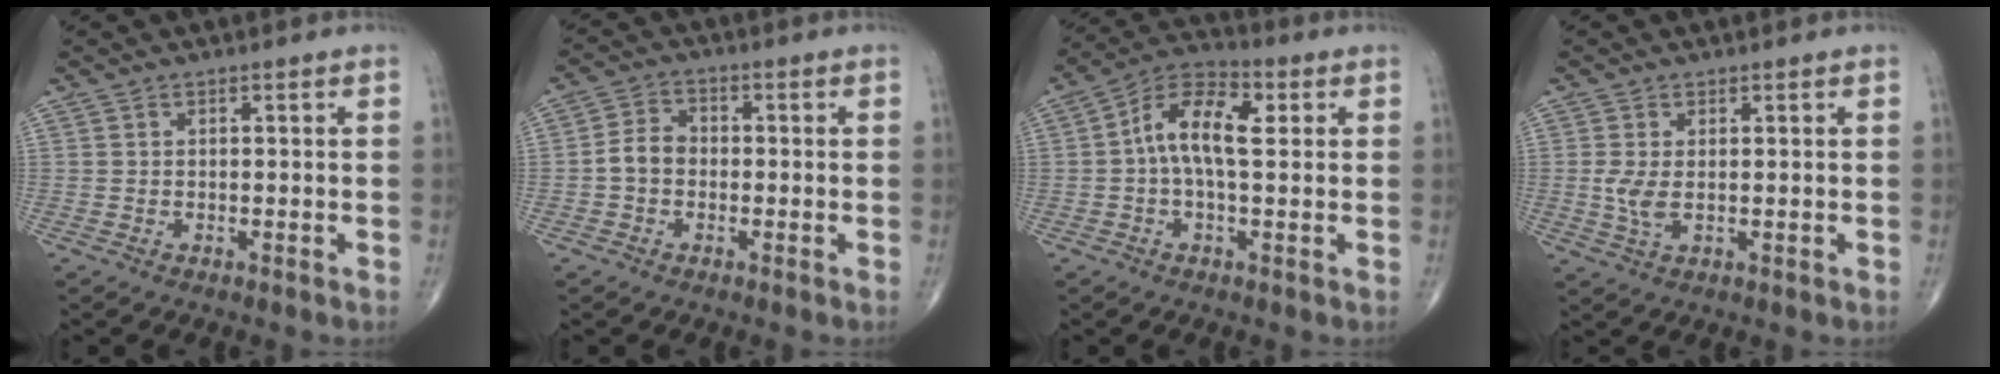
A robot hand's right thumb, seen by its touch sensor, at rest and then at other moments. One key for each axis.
{"total": 4.6, "fx": -0.9, "fy": 3.5, "fz": 2.8, "tx": -0.044, "ty": 0.017, "tz": -0.026}
{"total": 10.6, "fx": 1.4, "fy": 5.2, "fz": 9.1, "tx": -0.155, "ty": 0.031, "tz": 0.014}
{"total": 3.5, "fx": 0.2, "fy": 1.6, "fz": 3.1, "tx": -0.074, "ty": -0.008, "tz": 0.008}